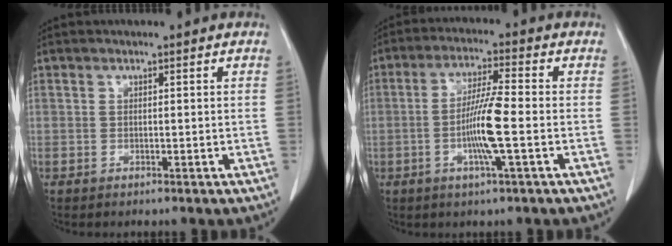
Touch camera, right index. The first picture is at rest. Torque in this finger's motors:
{"motor_torque": [0.08, 0.25, 0.17, 0.12]}